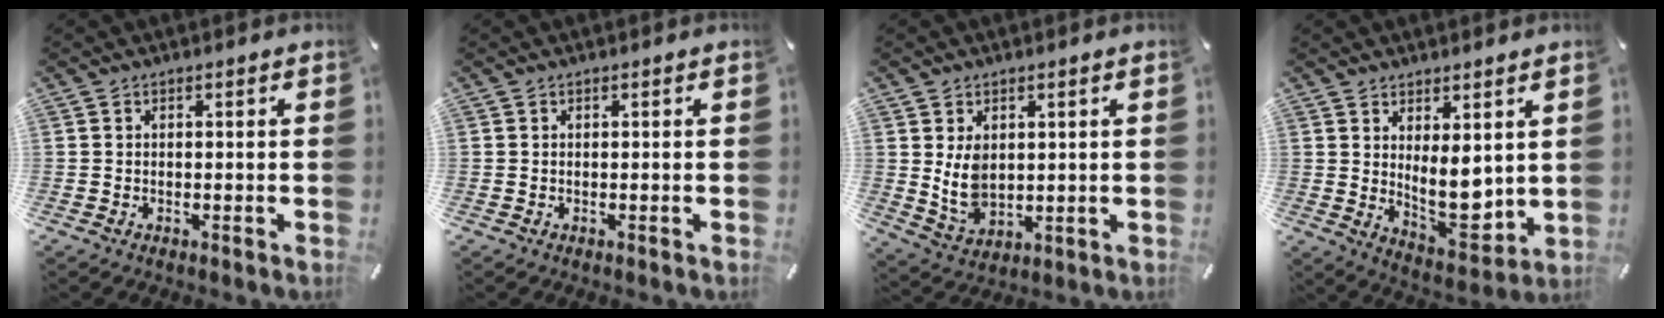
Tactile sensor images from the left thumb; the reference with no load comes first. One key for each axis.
{"total": 0.0}
{"total": 6.9, "fx": 1.9, "fy": 5.1, "fz": 4.2, "tx": -0.095, "ty": -0.014, "tz": 0.032}
{"total": 9.5, "fx": 2.7, "fy": 5.0, "fz": 7.5, "tx": -0.101, "ty": -0.041, "tz": 0.054}